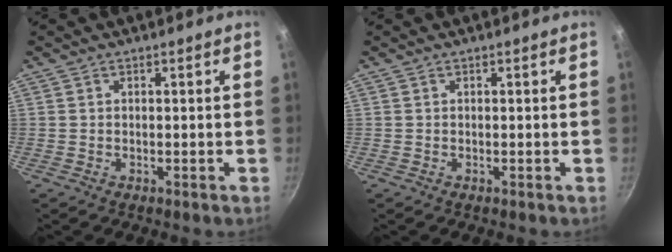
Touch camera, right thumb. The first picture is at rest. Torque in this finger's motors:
{"motor_torque": [0.06, -0.01, 0.09, 0.03, 0.03]}